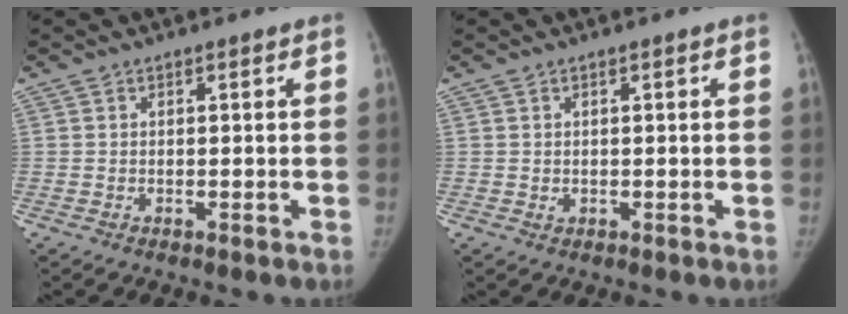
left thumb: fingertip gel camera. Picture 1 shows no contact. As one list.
[{"total": 0.7, "force": [0.2, 0.5, 0.5], "torque": [-0.005, -0.002, 0.006]}]